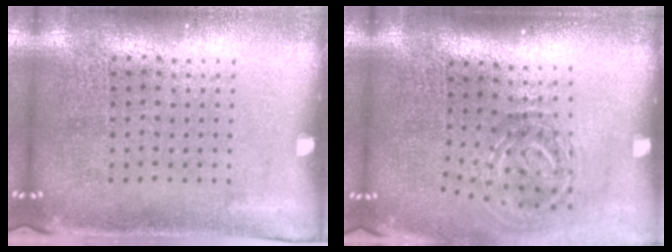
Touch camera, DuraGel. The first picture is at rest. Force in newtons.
{"total": 2.1, "press": 1.3, "slide": 1.6}